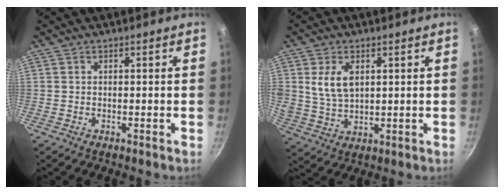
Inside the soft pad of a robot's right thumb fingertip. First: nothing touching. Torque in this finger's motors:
{"motor_torque": [-0.51, 1.71, 0.98, 0.84, 0.22]}